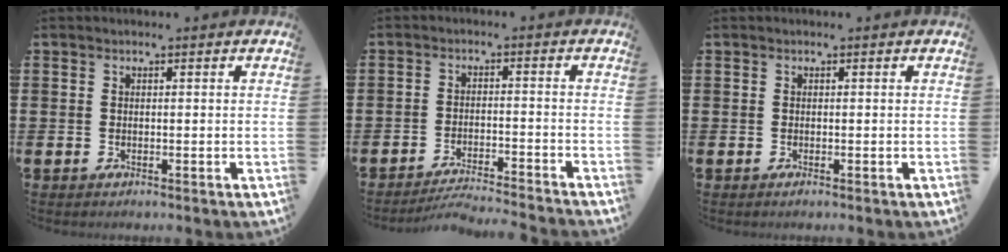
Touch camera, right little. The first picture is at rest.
{"total": 3.4, "force": [-3.3, -0.2, 0.7], "torque": [-0.012, 0.001, -0.067]}
{"total": 0.0}